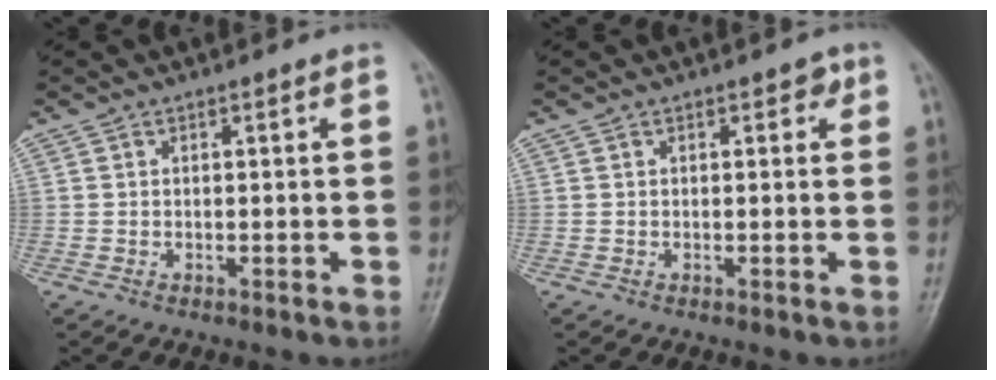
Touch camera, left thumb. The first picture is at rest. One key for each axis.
{"total": 1.4, "fx": 0.6, "fy": 0.9, "fz": 0.8, "tx": 0.004, "ty": 0.001, "tz": 0.003}